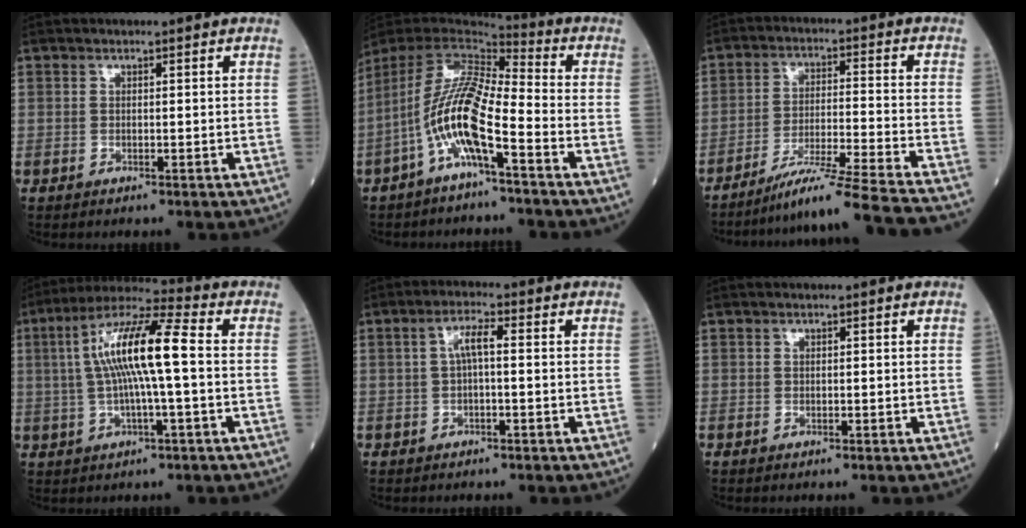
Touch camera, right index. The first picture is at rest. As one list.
[{"total": 12.8, "force": [-5.4, 1.8, 11.5], "torque": [-0.240, 0.002, -0.107]}, {"total": 17.5, "force": [-15.5, -3.2, 7.5], "torque": [-0.109, -0.039, -0.241]}, {"total": 12.8, "force": [0.8, 1.0, 12.8], "torque": [-0.244, 0.021, 0.009]}, {"total": 3.4, "force": [0.3, 0.6, 3.4], "torque": [-0.066, 0.011, 0.005]}, {"total": 0.0}]